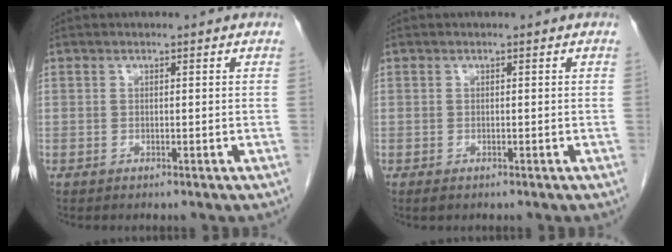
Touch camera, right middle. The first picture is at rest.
{"total": 0.5, "force": [-0.3, 0.3, 0.2], "torque": [-0.006, 0.000, -0.003]}